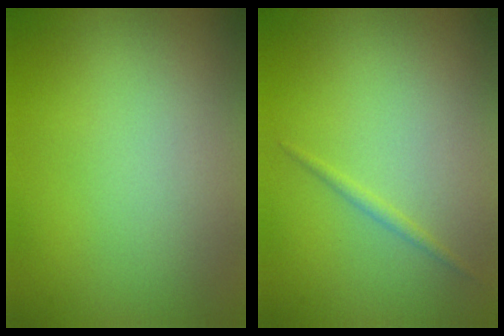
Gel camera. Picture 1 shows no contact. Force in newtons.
{"total": 0.7, "press": 0.7, "slide": 0.0}